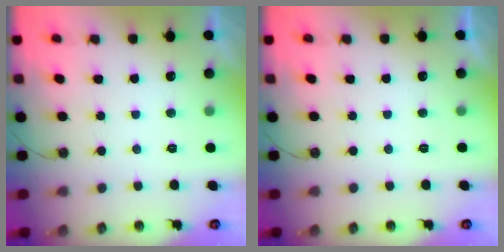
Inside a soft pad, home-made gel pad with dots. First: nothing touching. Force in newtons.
{"total": 0.0}